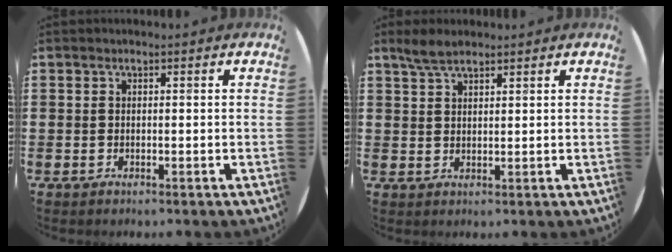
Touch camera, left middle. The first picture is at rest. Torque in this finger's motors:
{"motor_torque": [0.08, -0.06, 0.03, 0.01]}